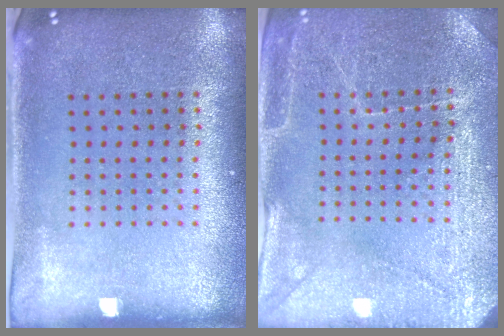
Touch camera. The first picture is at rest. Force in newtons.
{"total": 3.0, "press": 3.0, "slide": 0.2}